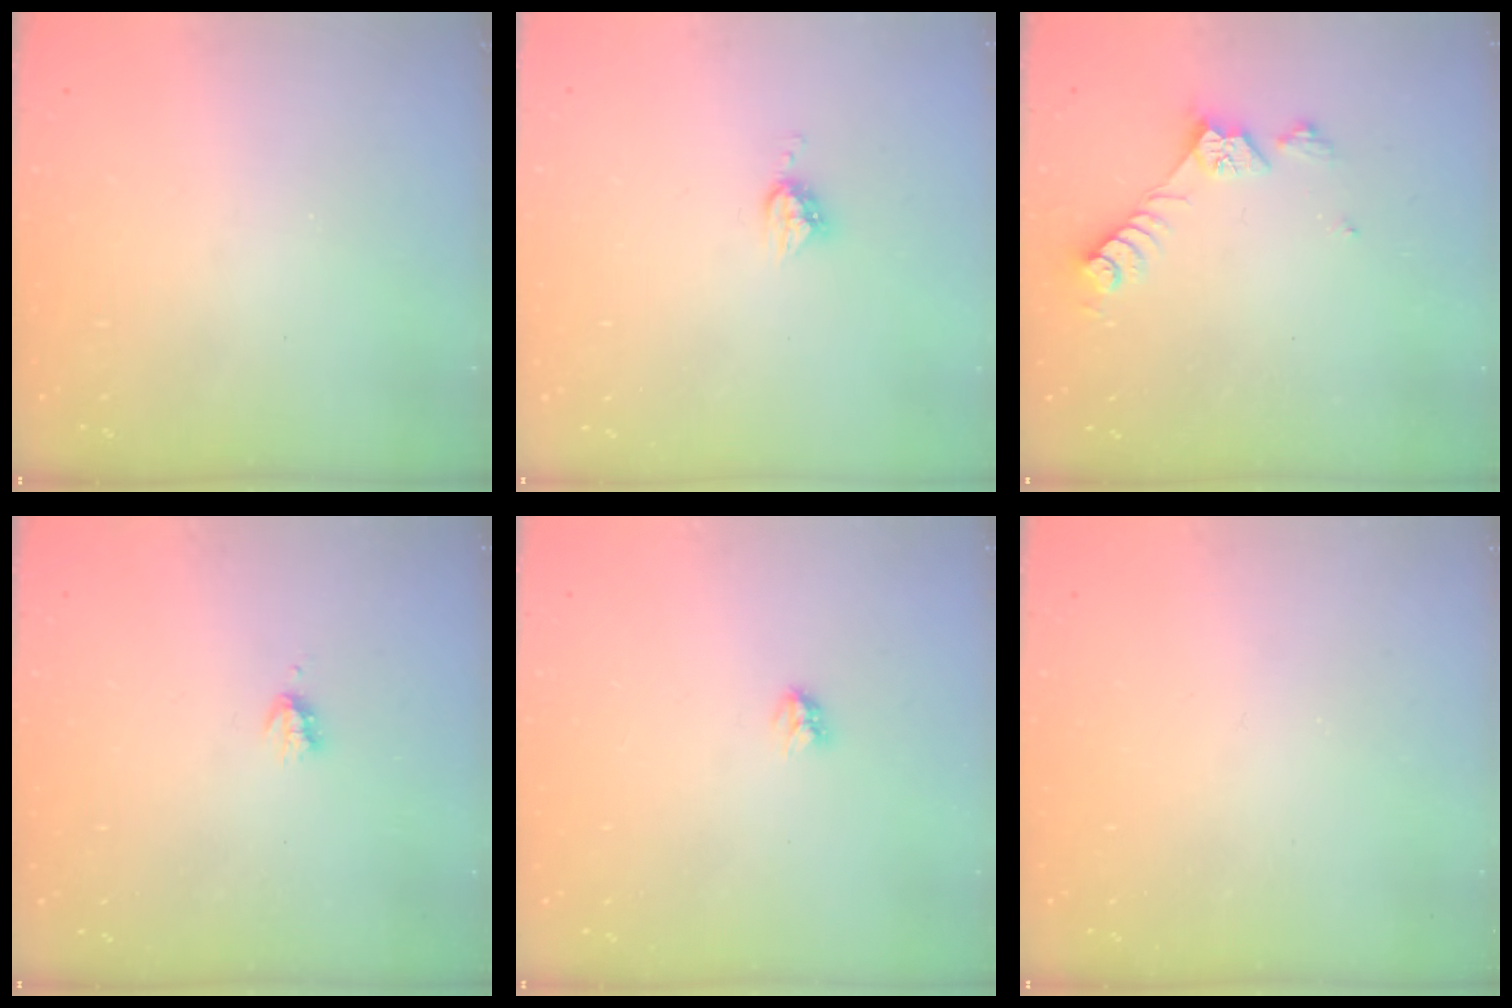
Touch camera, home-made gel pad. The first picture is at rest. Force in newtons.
{"total": 5.0, "press": 5.0, "slide": 0.2}
{"total": 8.3, "press": 8.3, "slide": 0.1}
{"total": 2.9, "press": 2.8, "slide": 0.5}
{"total": 2.8, "press": 2.8, "slide": 0.4}
{"total": 0.0}